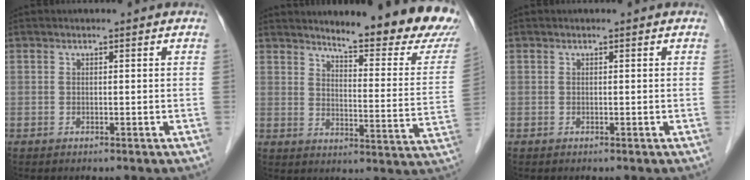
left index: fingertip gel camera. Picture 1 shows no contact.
{"total": 18.0, "force": [16.0, 1.7, 8.1], "torque": [-0.101, -0.081, 0.188]}
{"total": 0.0}